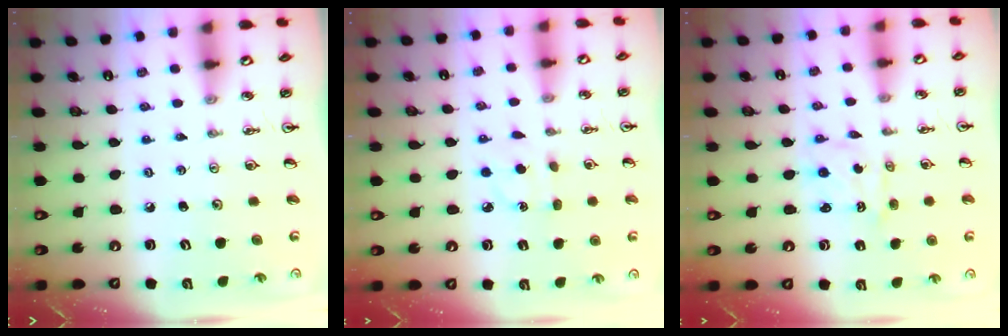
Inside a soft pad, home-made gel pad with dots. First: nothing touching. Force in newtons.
{"total": 4.0, "press": 3.9, "slide": 0.5}
{"total": 1.1, "press": 1.1, "slide": 0.1}